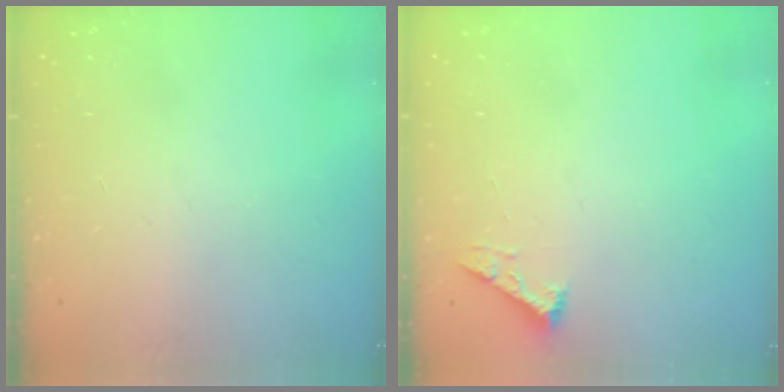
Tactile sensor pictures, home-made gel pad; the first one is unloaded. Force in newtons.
{"total": 2.5, "press": 2.5, "slide": 0.3}